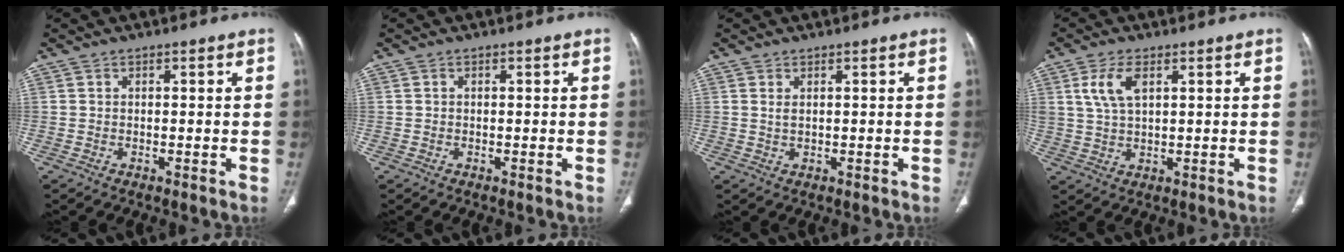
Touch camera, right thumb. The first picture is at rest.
{"total": 0.0}
{"total": 1.2, "force": [0.5, 0.5, 1.0], "torque": [-0.021, 0.000, 0.015]}
{"total": 6.1, "force": [2.4, 3.0, 4.8], "torque": [-0.102, -0.004, 0.053]}